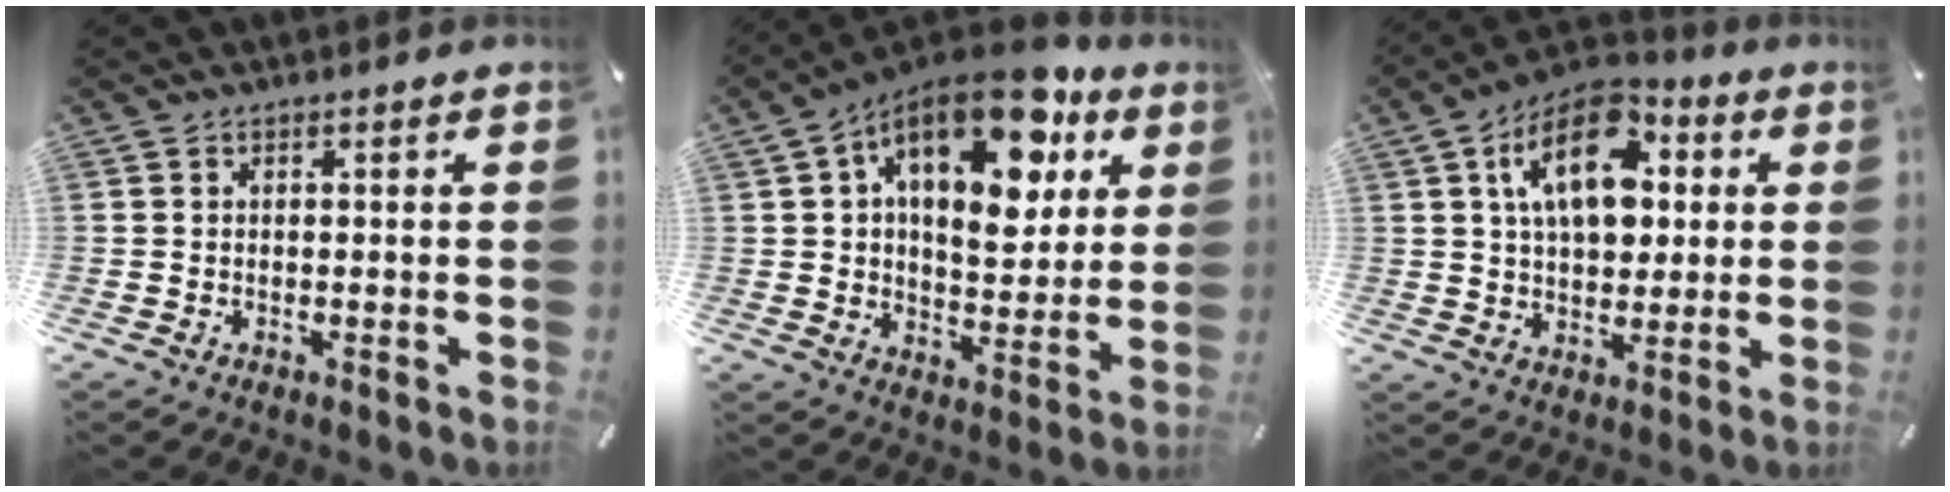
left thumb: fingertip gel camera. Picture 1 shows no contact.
{"total": 21.6, "force": [10.9, 11.5, 14.8], "torque": [-0.218, -0.052, 0.179]}
{"total": 15.9, "force": [5.1, 10.1, 11.2], "torque": [-0.188, -0.005, 0.087]}